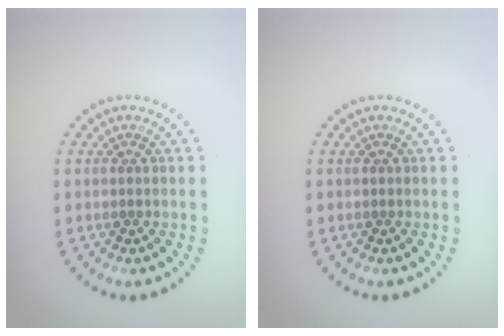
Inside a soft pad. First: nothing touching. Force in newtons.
{"total": 0.0}